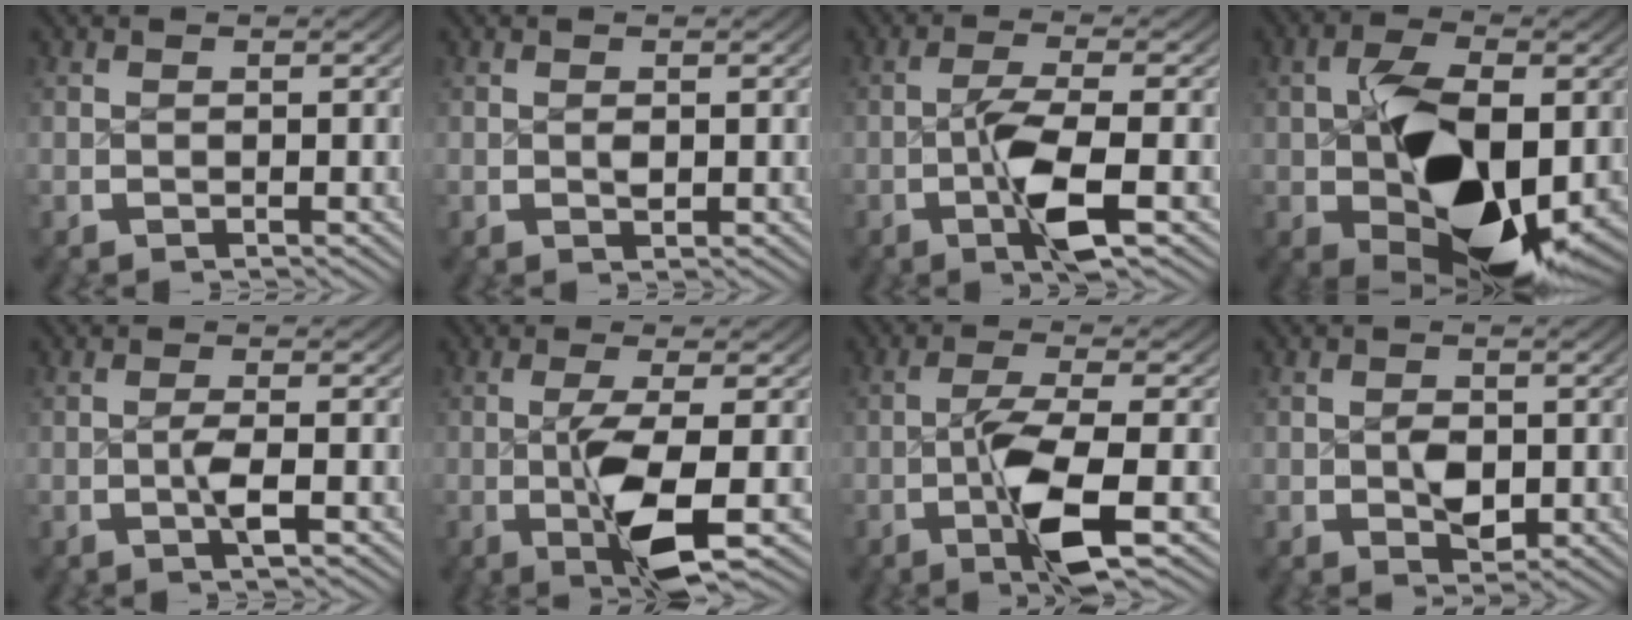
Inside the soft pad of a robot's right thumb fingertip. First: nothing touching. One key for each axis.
{"total": 0.8, "fx": 0.1, "fy": 0.5, "fz": 0.6, "tx": -0.014, "ty": -0.007, "tz": 0.006}
{"total": 5.8, "fx": -1.2, "fy": 1.8, "fz": 5.4, "tx": -0.105, "ty": -0.013, "tz": -0.019}
{"total": 15.7, "fx": -2.3, "fy": 9.2, "fz": 12.6, "tx": -0.221, "ty": -0.054, "tz": -0.012}
{"total": 2.4, "fx": -0.5, "fy": 0.7, "fz": 2.3, "tx": -0.045, "ty": -0.001, "tz": -0.012}
{"total": 6.8, "fx": -1.1, "fy": 1.8, "fz": 6.4, "tx": -0.119, "ty": -0.014, "tz": -0.010}
{"total": 7.1, "fx": -1.5, "fy": 2.2, "fz": 6.5, "tx": -0.127, "ty": -0.014, "tz": -0.020}
{"total": 3.2, "fx": -0.3, "fy": 2.1, "fz": 2.3, "tx": -0.045, "ty": -0.019, "tz": 0.004}